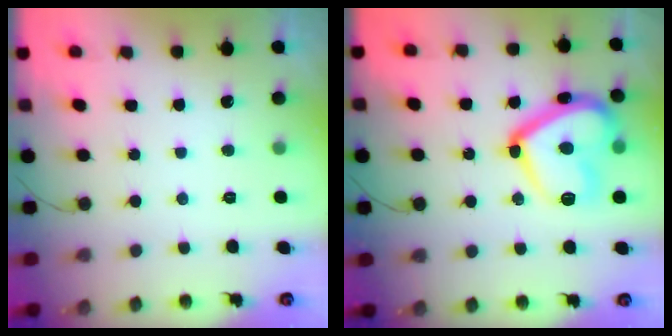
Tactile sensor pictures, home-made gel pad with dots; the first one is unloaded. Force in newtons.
{"total": 20.7, "press": 20.7, "slide": 1.4}